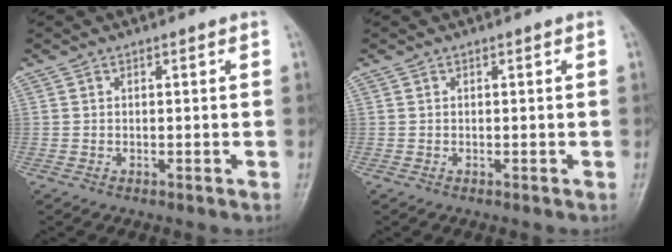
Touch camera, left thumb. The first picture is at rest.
{"total": 0.0}